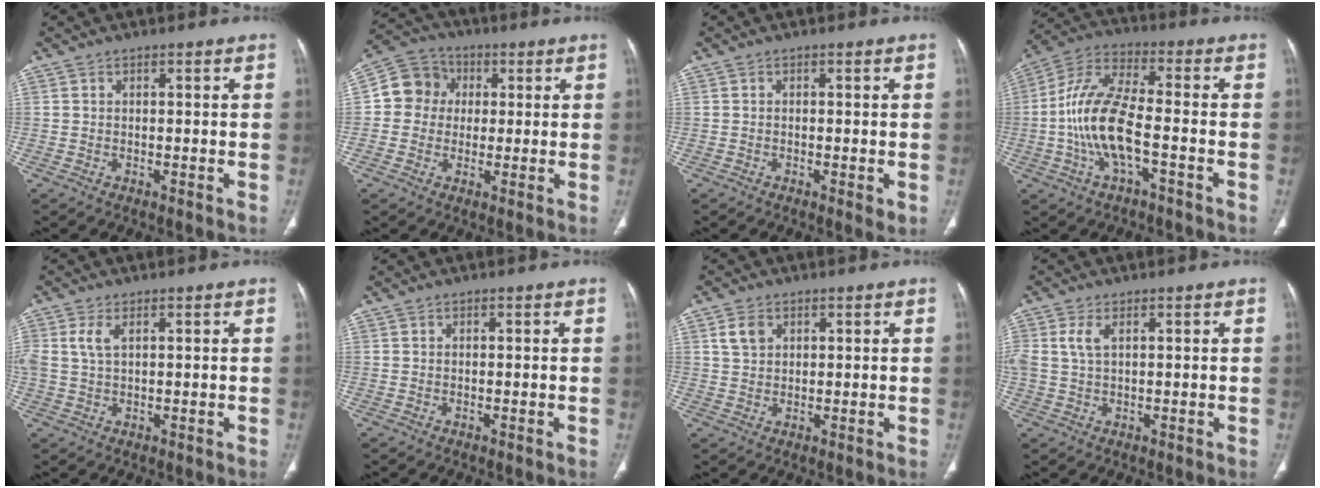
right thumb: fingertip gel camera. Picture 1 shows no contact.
{"total": 8.5, "force": [0.9, 7.9, 3.2], "torque": [-0.033, 0.017, 0.003]}
{"total": 1.5, "force": [-0.4, 0.4, 1.4], "torque": [-0.027, -0.006, -0.008]}
{"total": 13.3, "force": [-3.1, 4.9, 12.0], "torque": [-0.258, 0.036, -0.060]}
{"total": 3.4, "force": [1.2, 1.7, 2.7], "torque": [-0.068, 0.007, 0.029]}
{"total": 0.0}
{"total": 3.6, "force": [1.6, 2.6, 1.9], "torque": [-0.030, -0.001, 0.035]}
{"total": 3.4, "force": [1.2, 1.7, 2.7], "torque": [-0.070, 0.008, 0.027]}